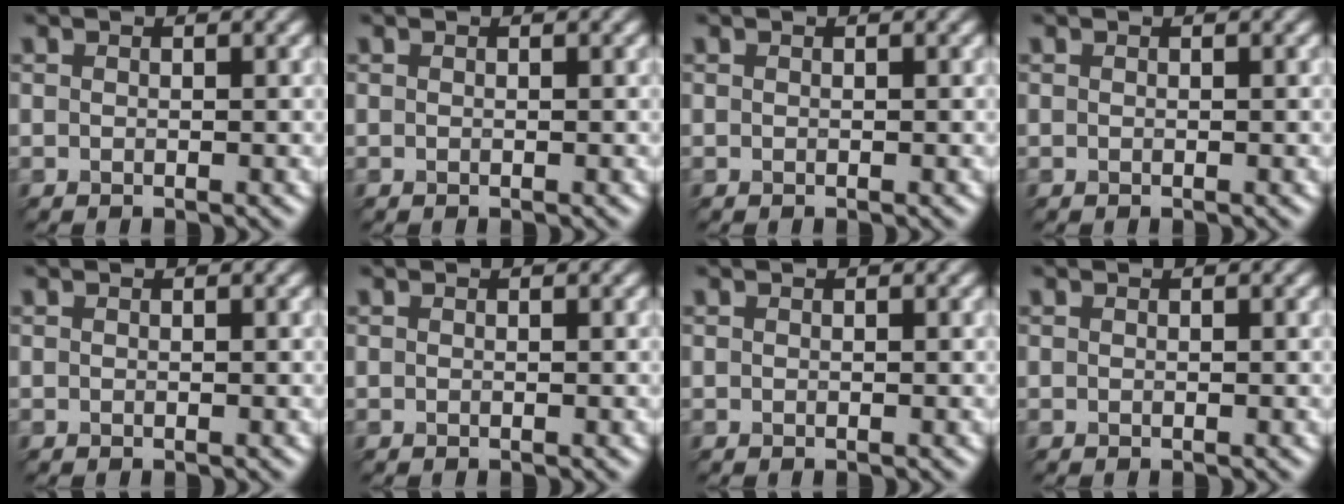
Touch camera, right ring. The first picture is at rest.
{"total": 0.0}
{"total": 0.0}
{"total": 0.0}
{"total": 0.0}
{"total": 0.0}
{"total": 0.0}
{"total": 0.0}